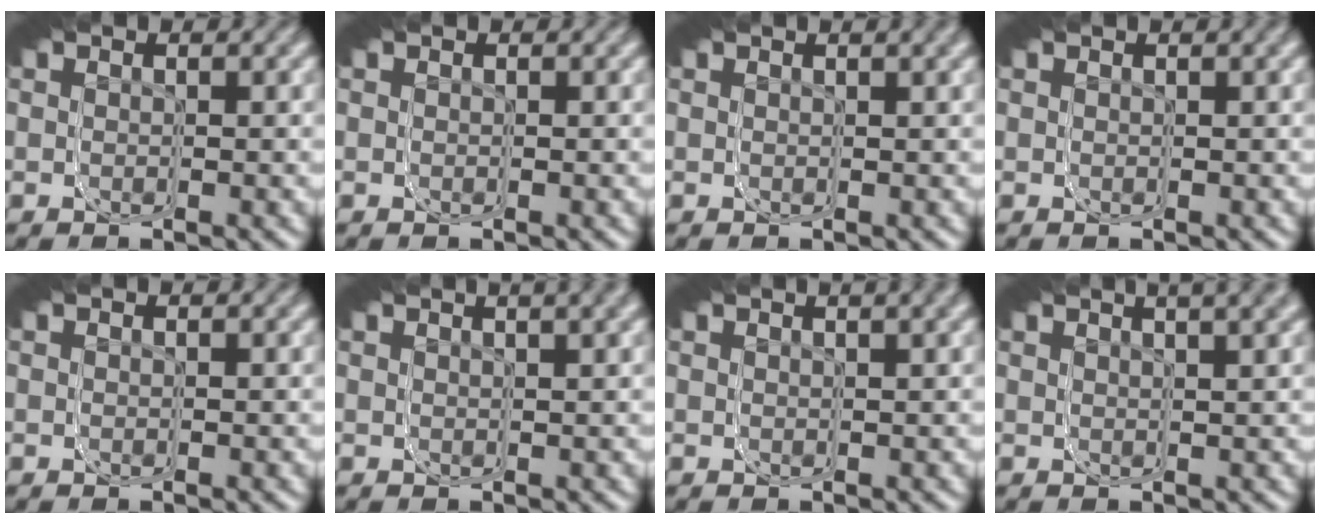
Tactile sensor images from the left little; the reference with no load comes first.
{"total": 0.0}
{"total": 0.6, "force": [0.3, -0.5, 0.0], "torque": [-0.004, 0.002, 0.006]}
{"total": 0.0}
{"total": 0.0}
{"total": 1.0, "force": [0.8, -0.5, 0.5], "torque": [-0.012, 0.004, 0.013]}
{"total": 0.8, "force": [0.5, -0.5, 0.3], "torque": [-0.009, 0.002, 0.010]}
{"total": 1.6, "force": [1.5, -0.5, 0.5], "torque": [-0.017, 0.006, 0.023]}